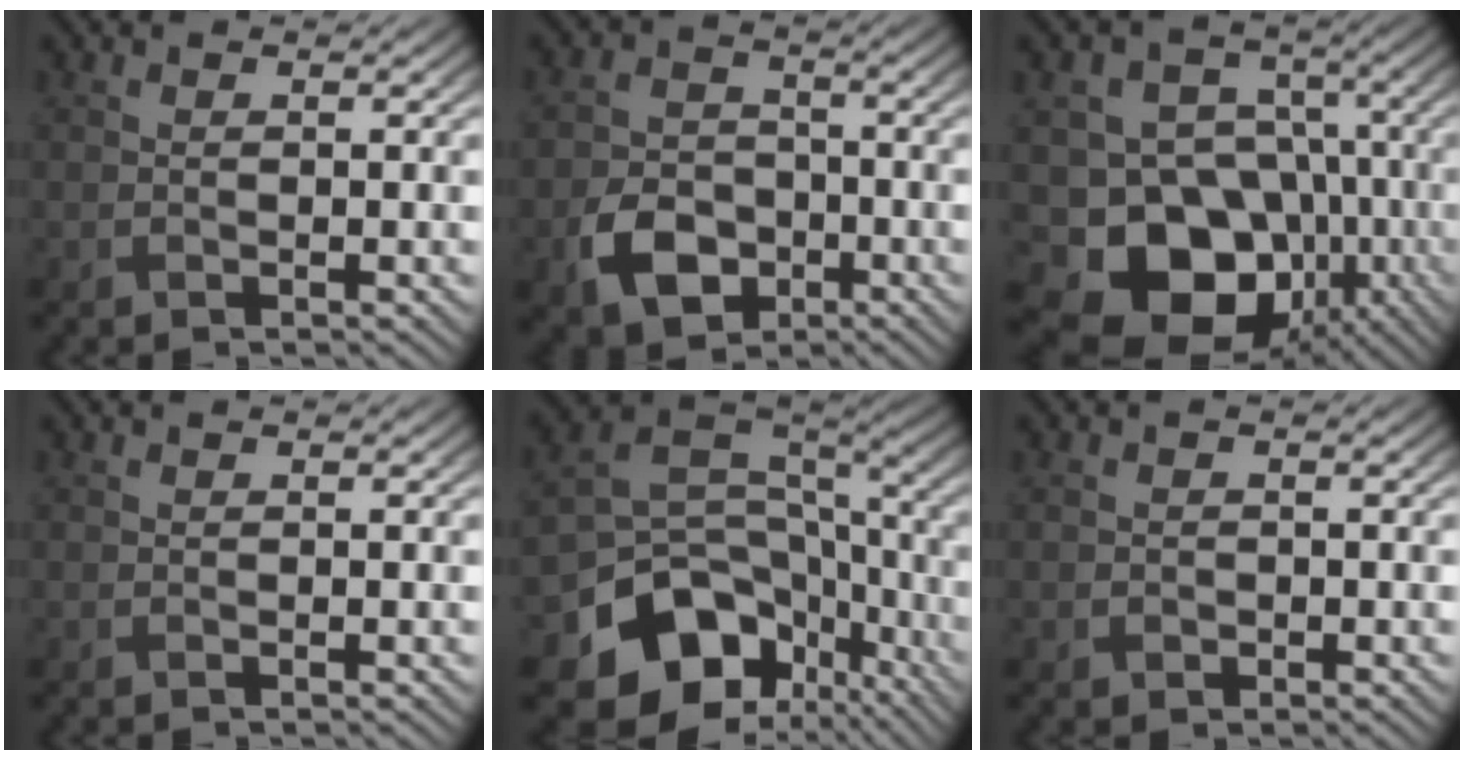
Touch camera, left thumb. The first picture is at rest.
{"total": 6.7, "force": [-3.1, 4.8, 3.5], "torque": [-0.075, -0.009, -0.060]}
{"total": 15.4, "force": [-6.4, 12.3, 6.7], "torque": [-0.131, -0.022, -0.116]}
{"total": 0.0}
{"total": 14.5, "force": [-6.8, 10.8, 6.9], "torque": [-0.165, -0.046, -0.102]}
{"total": 1.0, "force": [-0.3, 0.9, 0.2], "torque": [0.001, -0.004, -0.007]}